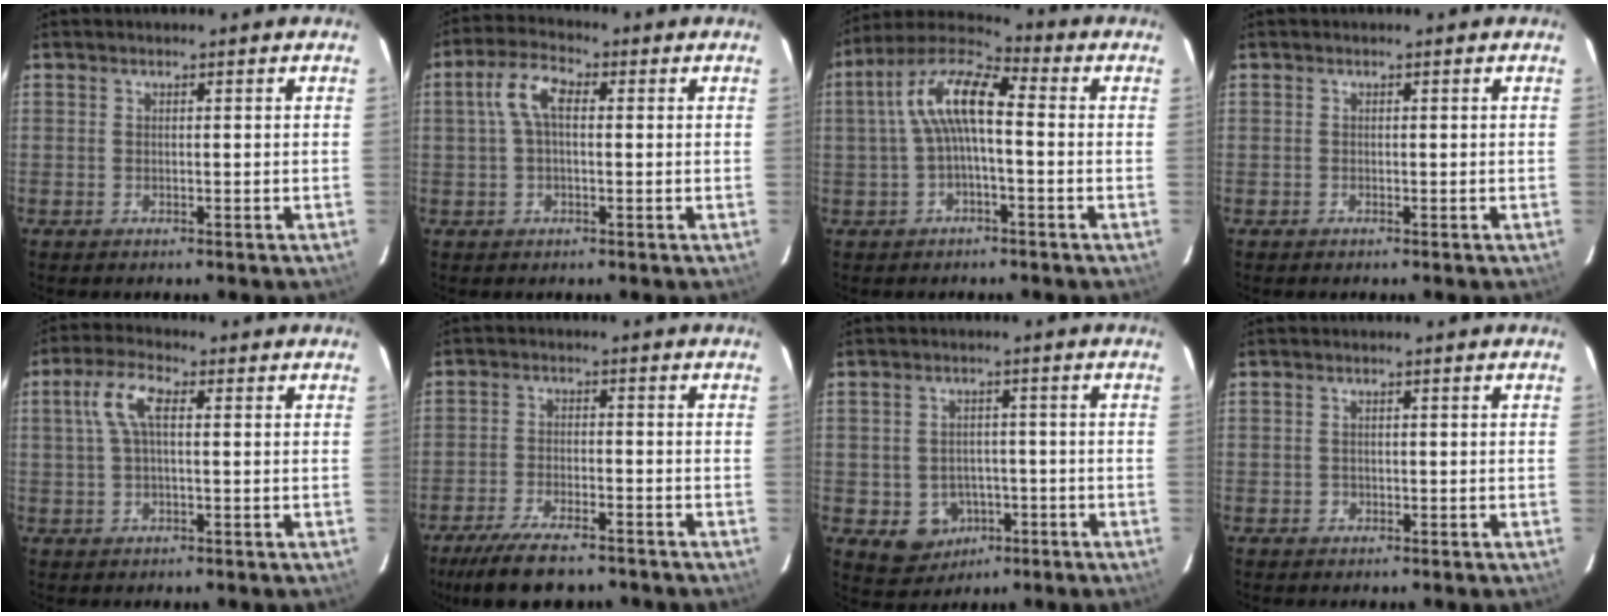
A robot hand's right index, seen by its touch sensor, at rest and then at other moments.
{"total": 6.0, "force": [0.8, 2.8, 5.2], "torque": [-0.108, 0.019, 0.014]}
{"total": 10.6, "force": [0.1, 3.4, 10.0], "torque": [-0.200, 0.027, -0.006]}
{"total": 0.5, "force": [-0.3, 0.4, -0.1], "torque": [0.000, 0.002, -0.007]}
{"total": 6.0, "force": [1.1, 2.2, 5.4], "torque": [-0.110, 0.016, 0.022]}
{"total": 11.7, "force": [-9.3, 3.4, 6.2], "torque": [-0.144, -0.024, -0.157]}
{"total": 7.1, "force": [-3.0, 6.1, 2.2], "torque": [-0.059, 0.009, -0.021]}
{"total": 0.9, "force": [-0.4, 0.8, 0.0], "torque": [0.002, 0.003, -0.005]}